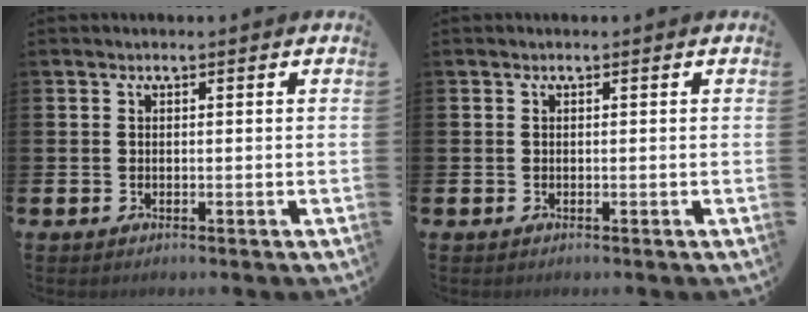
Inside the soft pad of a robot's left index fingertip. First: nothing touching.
{"total": 0.0}